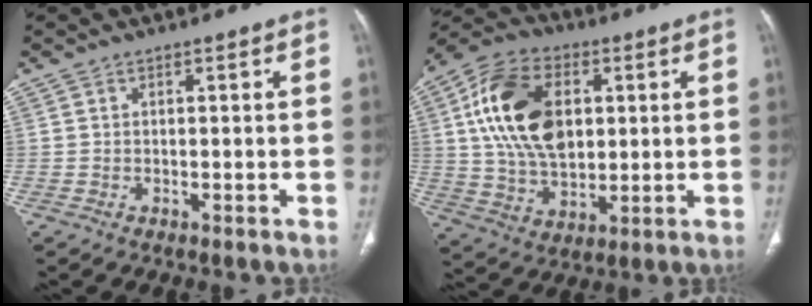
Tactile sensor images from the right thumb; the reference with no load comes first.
{"total": 18.7, "force": [3.9, 12.1, 13.7], "torque": [-0.231, 0.003, 0.072]}